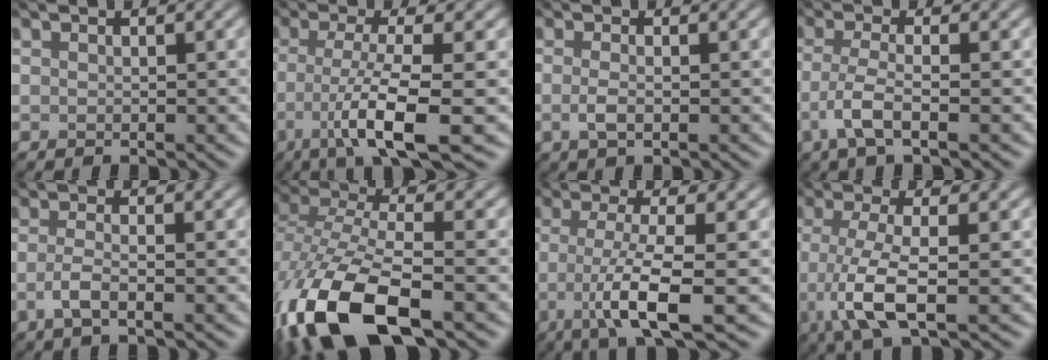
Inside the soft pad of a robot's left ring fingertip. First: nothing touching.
{"total": 7.8, "force": [-3.3, 1.2, 6.9], "torque": [-0.111, -0.010, -0.050]}
{"total": 1.8, "force": [-0.8, 0.4, 1.5], "torque": [-0.031, -0.001, -0.008]}
{"total": 3.4, "force": [-2.0, 0.7, 2.7], "torque": [-0.065, -0.009, -0.029]}
{"total": 2.7, "force": [-1.6, 0.7, 2.0], "torque": [-0.043, -0.005, -0.025]}
{"total": 11.7, "force": [-6.7, 4.8, 8.3], "torque": [-0.206, -0.027, -0.119]}
{"total": 6.8, "force": [-2.5, 1.2, 6.2], "torque": [-0.106, -0.014, -0.038]}
{"total": 5.7, "force": [-2.2, 1.4, 5.1], "torque": [-0.102, -0.014, -0.032]}